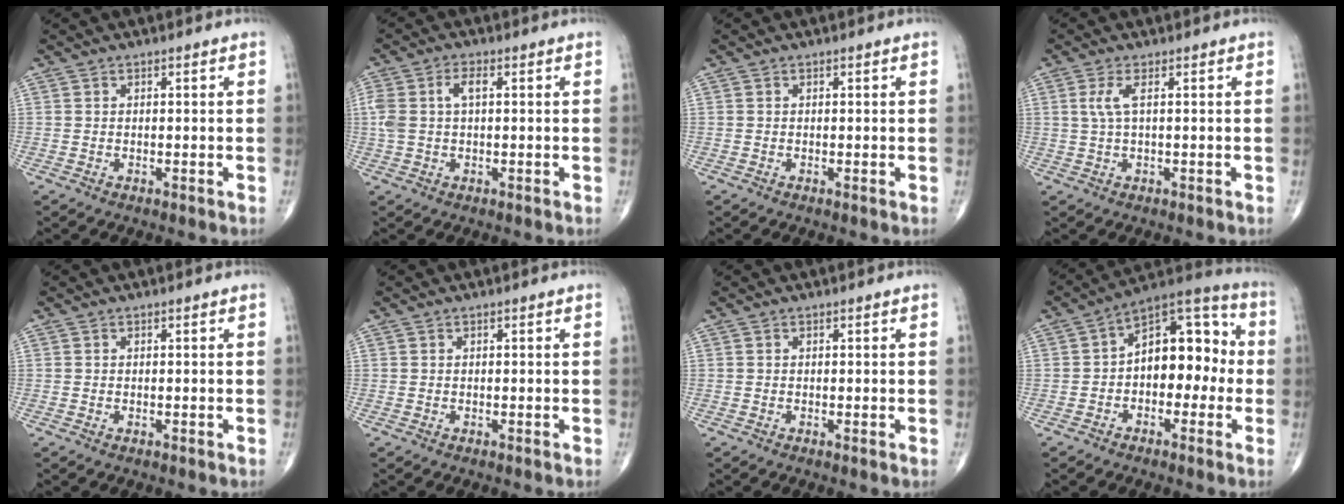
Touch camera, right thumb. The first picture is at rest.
{"total": 5.3, "force": [0.9, 2.7, 4.5], "torque": [-0.118, 0.020, 0.019]}
{"total": 0.0}
{"total": 2.8, "force": [0.7, 0.6, 2.7], "torque": [-0.078, 0.007, 0.018]}
{"total": 0.0}
{"total": 0.0}
{"total": 0.0}
{"total": 13.9, "force": [-0.7, 8.6, 11.0], "torque": [-0.120, 0.044, -0.030]}